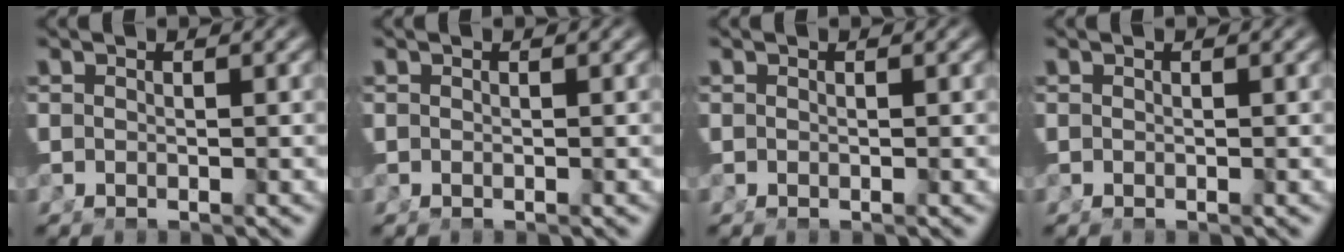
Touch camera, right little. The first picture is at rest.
{"total": 0.0}
{"total": 0.0}
{"total": 0.0}